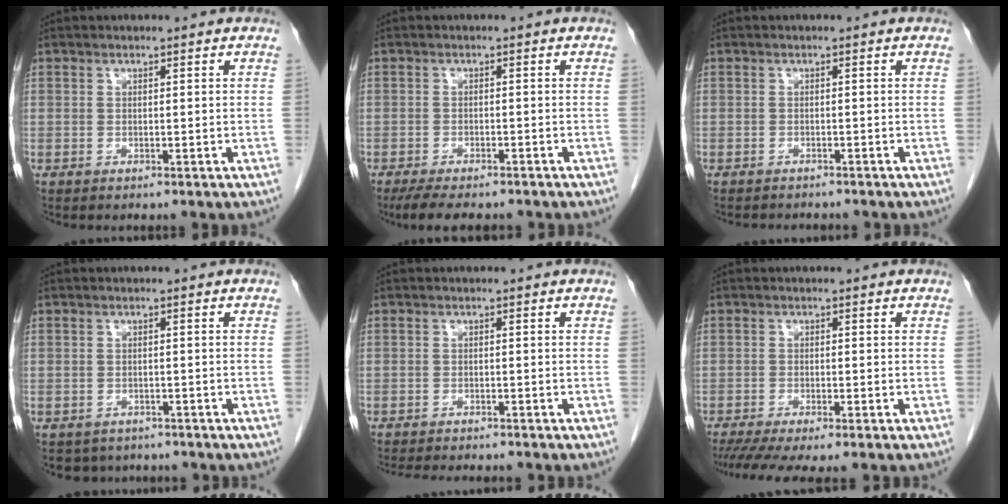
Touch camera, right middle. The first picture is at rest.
{"total": 7.9, "force": [-6.6, 2.0, 3.9], "torque": [-0.056, -0.010, -0.096]}
{"total": 3.7, "force": [-3.5, 1.0, 1.0], "torque": [-0.012, -0.005, -0.044]}
{"total": 4.4, "force": [-3.7, 2.4, 0.2], "torque": [0.002, 0.006, -0.048]}
{"total": 7.4, "force": [-6.7, 1.3, 2.9], "torque": [-0.039, -0.008, -0.097]}
{"total": 6.9, "force": [-5.6, 0.2, 4.0], "torque": [-0.055, -0.014, -0.091]}